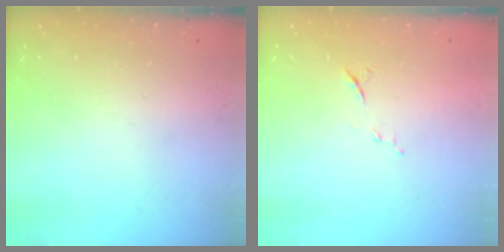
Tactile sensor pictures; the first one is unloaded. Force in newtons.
{"total": 6.4, "press": 6.3, "slide": 1.3}